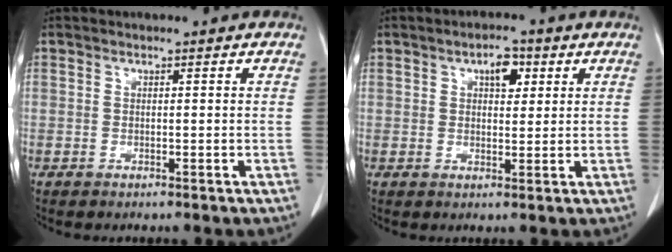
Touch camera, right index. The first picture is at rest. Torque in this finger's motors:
{"motor_torque": [0.09, 0.05, 0.02, 0.02]}